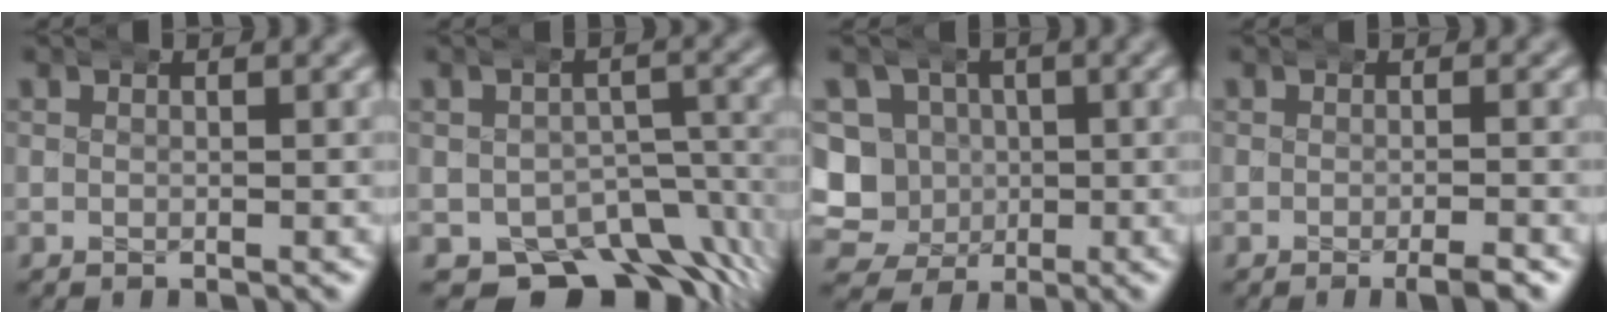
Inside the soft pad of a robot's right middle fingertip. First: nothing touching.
{"total": 12.3, "force": [-7.8, 7.5, 5.8], "torque": [-0.088, -0.043, -0.101]}
{"total": 12.4, "force": [-0.9, 11.6, 4.2], "torque": [-0.112, -0.031, -0.020]}
{"total": 1.8, "force": [-1.0, 0.1, 1.5], "torque": [-0.017, 0.006, -0.023]}